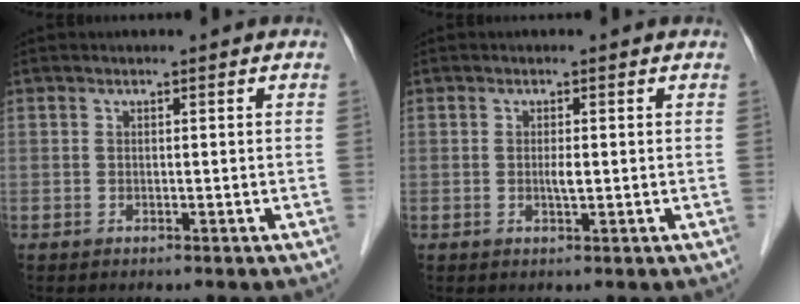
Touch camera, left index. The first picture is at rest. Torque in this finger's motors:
{"motor_torque": [0.20, 0.17, 0.03, 0.02]}